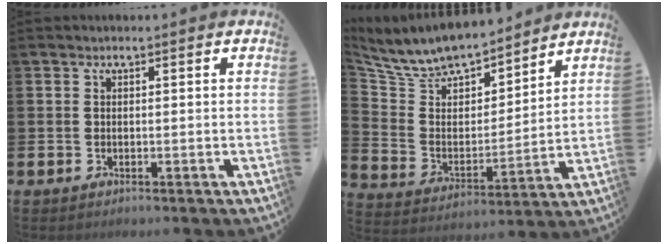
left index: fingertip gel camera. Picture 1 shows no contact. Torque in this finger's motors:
{"motor_torque": [0.33, -0.44, 0.60, 0.21]}